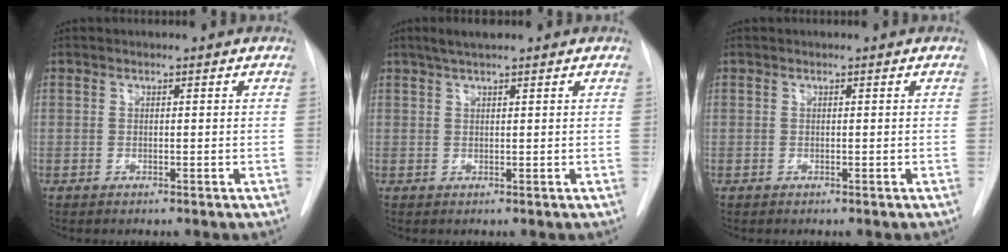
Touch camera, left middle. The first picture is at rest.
{"total": 2.9, "force": [2.2, 0.3, 1.8], "torque": [-0.036, 0.012, 0.039]}
{"total": 0.0}